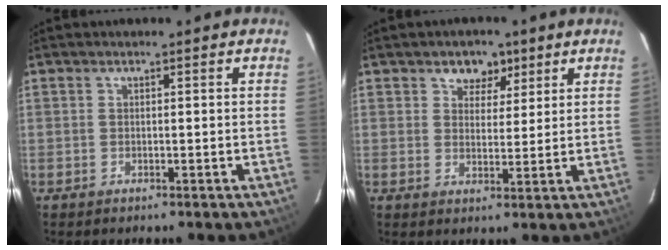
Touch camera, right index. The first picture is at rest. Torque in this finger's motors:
{"motor_torque": [0.04, 0.04, 0.19, 0.01]}